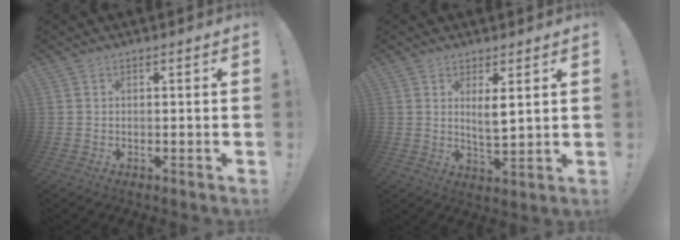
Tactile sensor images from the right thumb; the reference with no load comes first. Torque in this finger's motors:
{"motor_torque": [-0.12, 0.19, -0.16, 0.27, 0.01]}